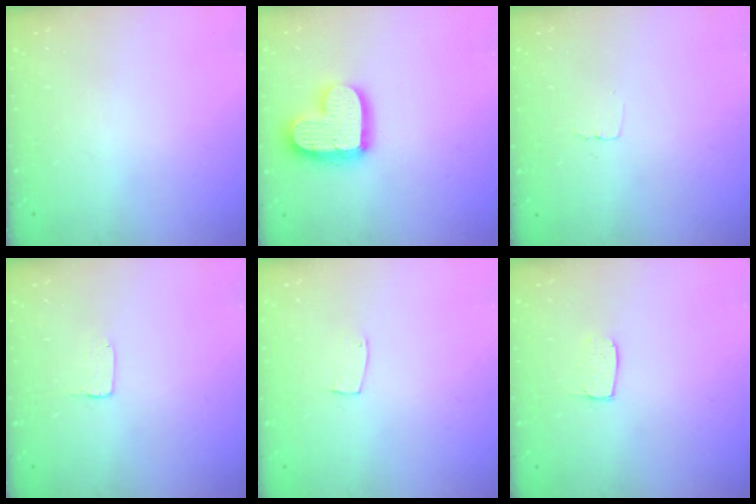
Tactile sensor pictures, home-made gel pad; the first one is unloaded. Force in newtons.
{"total": 15.6, "press": 15.5, "slide": 1.3}
{"total": 2.6, "press": 2.6, "slide": 0.1}
{"total": 1.3, "press": 1.2, "slide": 0.1}
{"total": 3.7, "press": 3.7, "slide": 0.2}
{"total": 4.5, "press": 4.5, "slide": 0.3}